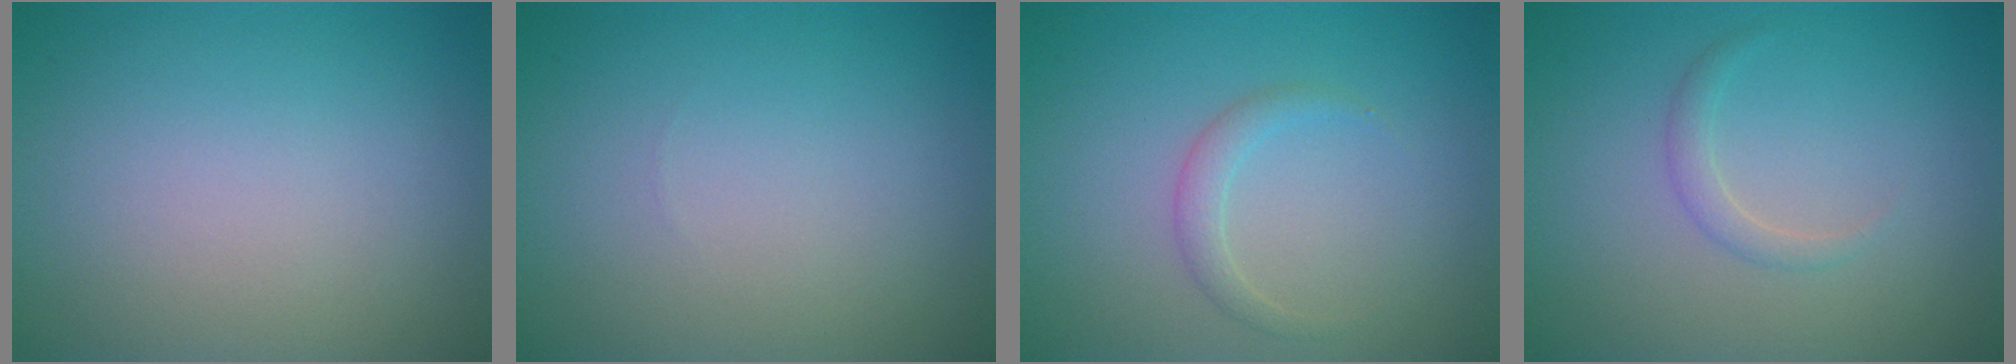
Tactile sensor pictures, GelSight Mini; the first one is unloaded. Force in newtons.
{"total": 0.0}
{"total": 1.4, "press": 1.4, "slide": 0.1}
{"total": 0.7, "press": 0.7, "slide": 0.1}